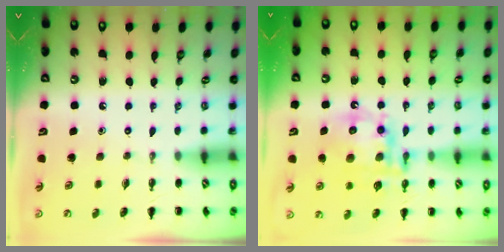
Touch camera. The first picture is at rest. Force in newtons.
{"total": 15.2, "press": 14.7, "slide": 3.8}